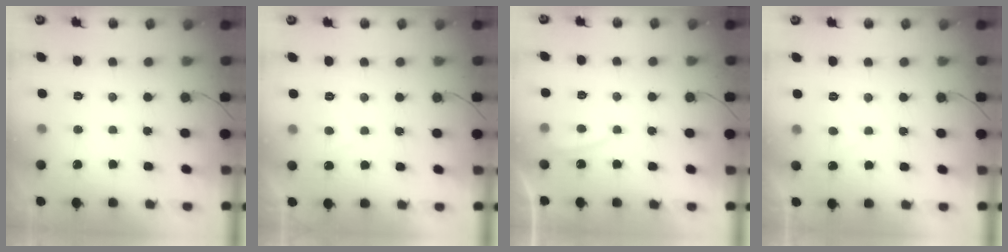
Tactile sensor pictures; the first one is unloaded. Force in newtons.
{"total": 1.8, "press": 1.6, "slide": 0.8}
{"total": 2.7, "press": 2.6, "slide": 0.8}
{"total": 2.1, "press": 2.0, "slide": 0.8}